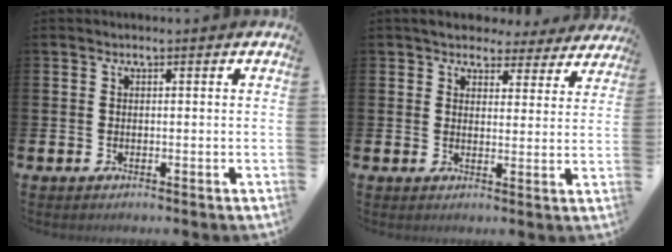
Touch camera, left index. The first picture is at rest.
{"total": 4.6, "force": [4.1, 2.0, 0.6], "torque": [-0.018, -0.025, 0.070]}